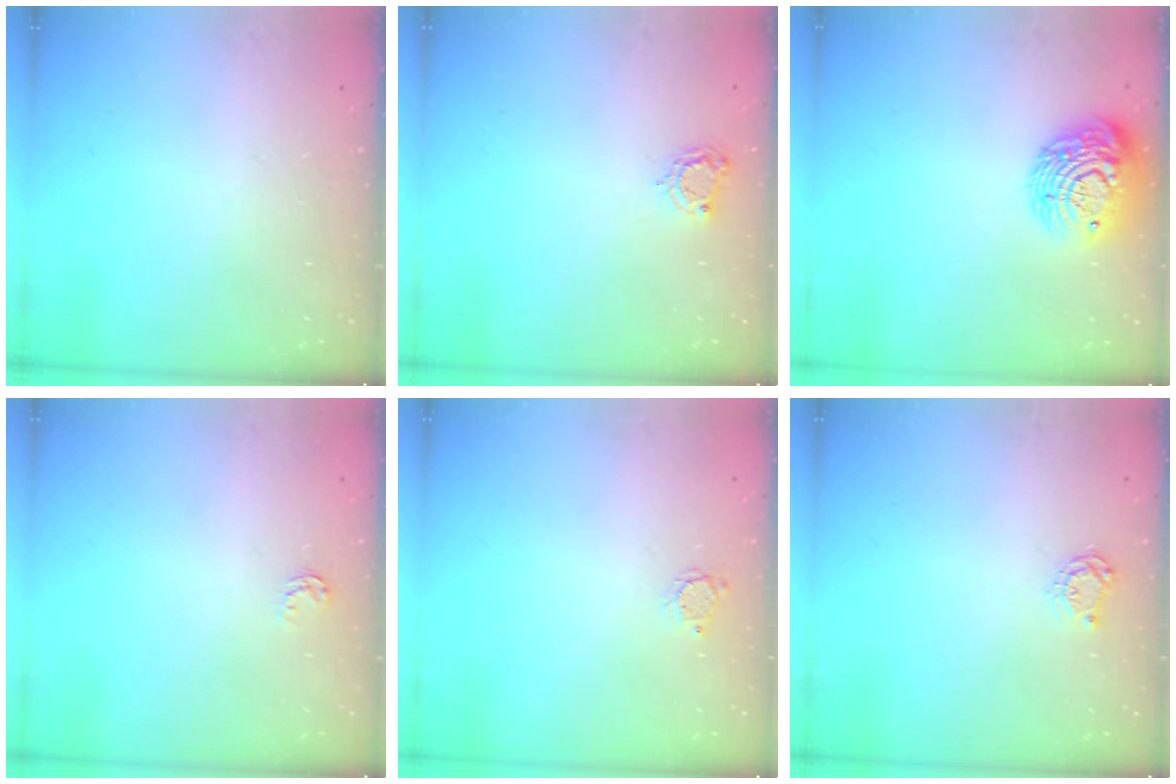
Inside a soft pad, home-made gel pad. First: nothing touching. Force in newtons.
{"total": 4.8, "press": 4.8, "slide": 0.2}
{"total": 14.2, "press": 14.1, "slide": 1.0}
{"total": 2.5, "press": 2.5, "slide": 0.4}
{"total": 2.7, "press": 2.7, "slide": 0.2}
{"total": 5.0, "press": 5.0, "slide": 0.6}